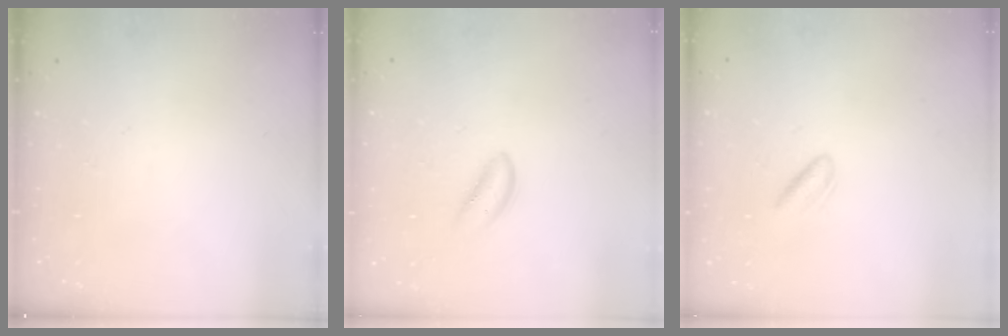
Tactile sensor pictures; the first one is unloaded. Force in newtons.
{"total": 2.2, "press": 2.2, "slide": 0.4}
{"total": 2.8, "press": 2.5, "slide": 1.3}